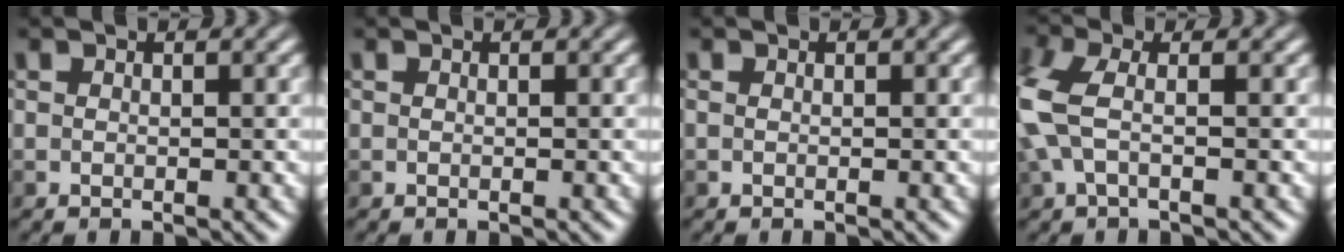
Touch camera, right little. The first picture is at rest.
{"total": 0.0}
{"total": 0.0}
{"total": 4.1, "force": [-0.1, 2.0, 3.6], "torque": [-0.106, 0.010, -0.007]}